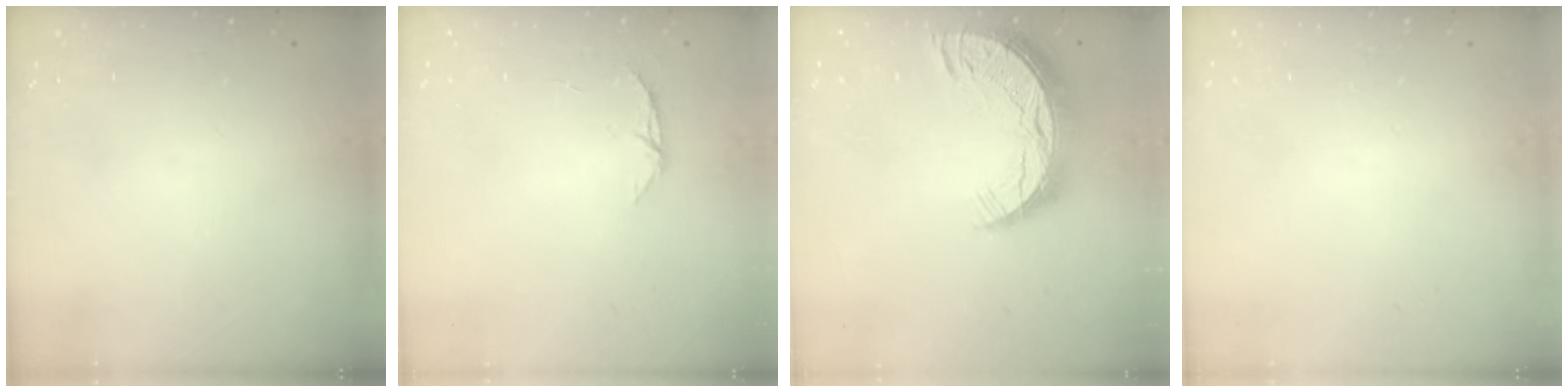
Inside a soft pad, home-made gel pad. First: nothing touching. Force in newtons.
{"total": 4.6, "press": 4.5, "slide": 0.5}
{"total": 14.4, "press": 14.3, "slide": 1.2}
{"total": 0.0}